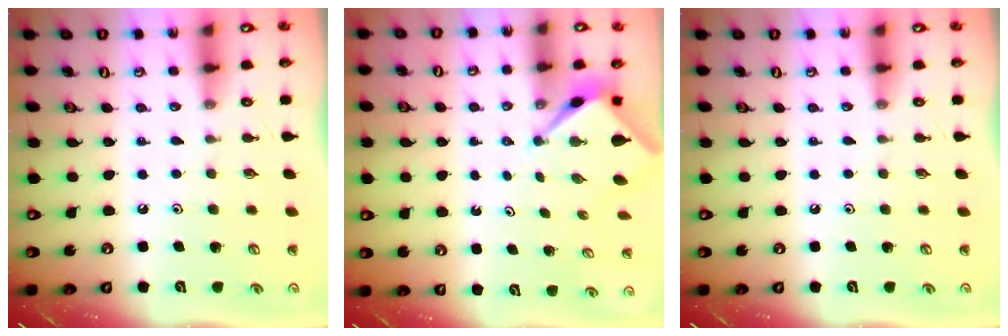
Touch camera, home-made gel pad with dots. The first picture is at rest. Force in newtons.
{"total": 2.6, "press": 2.6, "slide": 0.2}
{"total": 0.0}